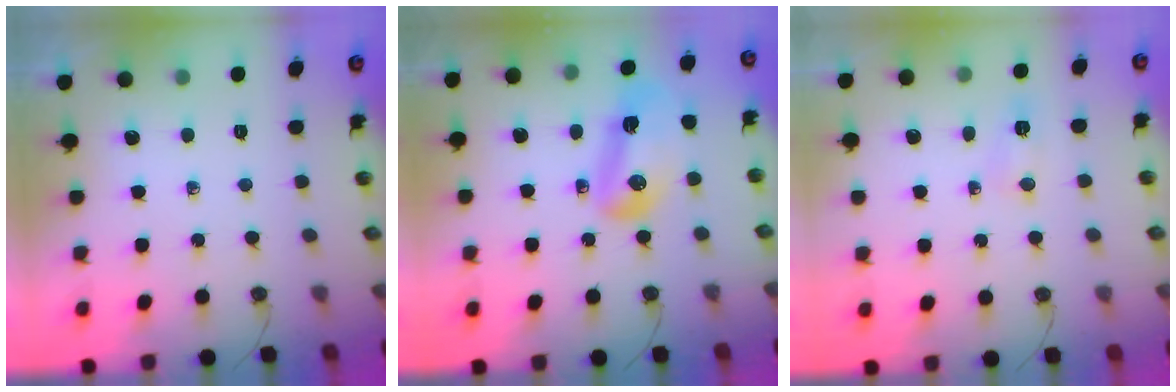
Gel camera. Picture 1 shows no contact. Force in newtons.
{"total": 10.1, "press": 9.9, "slide": 2.2}
{"total": 6.0, "press": 5.9, "slide": 0.6}